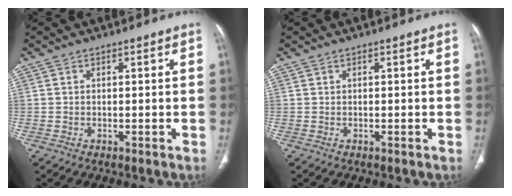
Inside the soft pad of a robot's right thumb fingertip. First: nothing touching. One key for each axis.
{"total": 0.0}